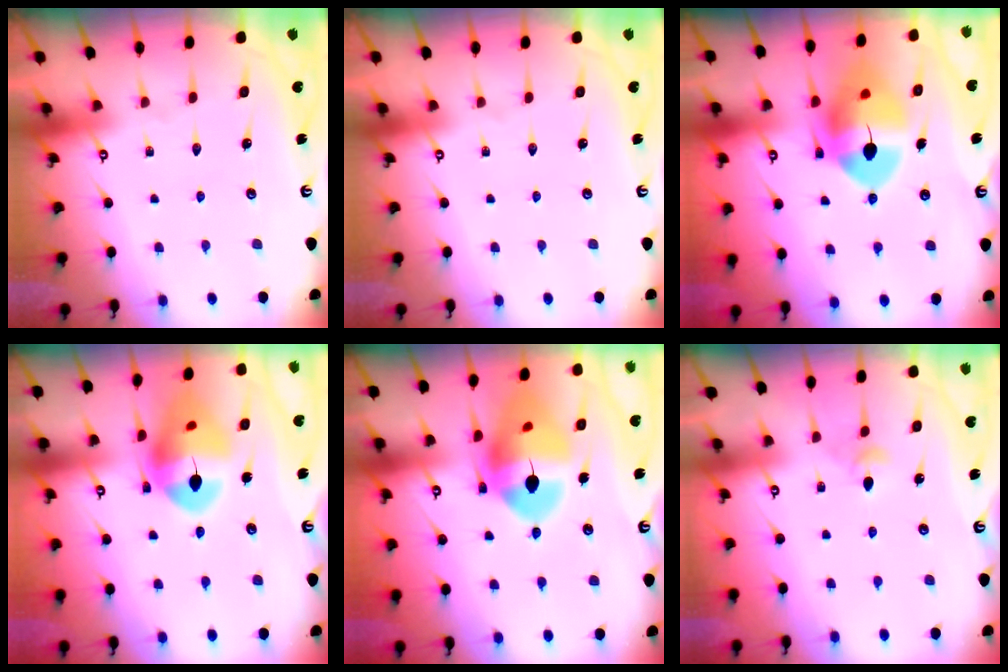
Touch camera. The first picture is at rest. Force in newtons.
{"total": 0.0}
{"total": 14.6, "press": 14.4, "slide": 1.8}
{"total": 16.2, "press": 16.1, "slide": 1.8}
{"total": 16.7, "press": 16.6, "slide": 1.6}
{"total": 3.8, "press": 3.8, "slide": 0.8}